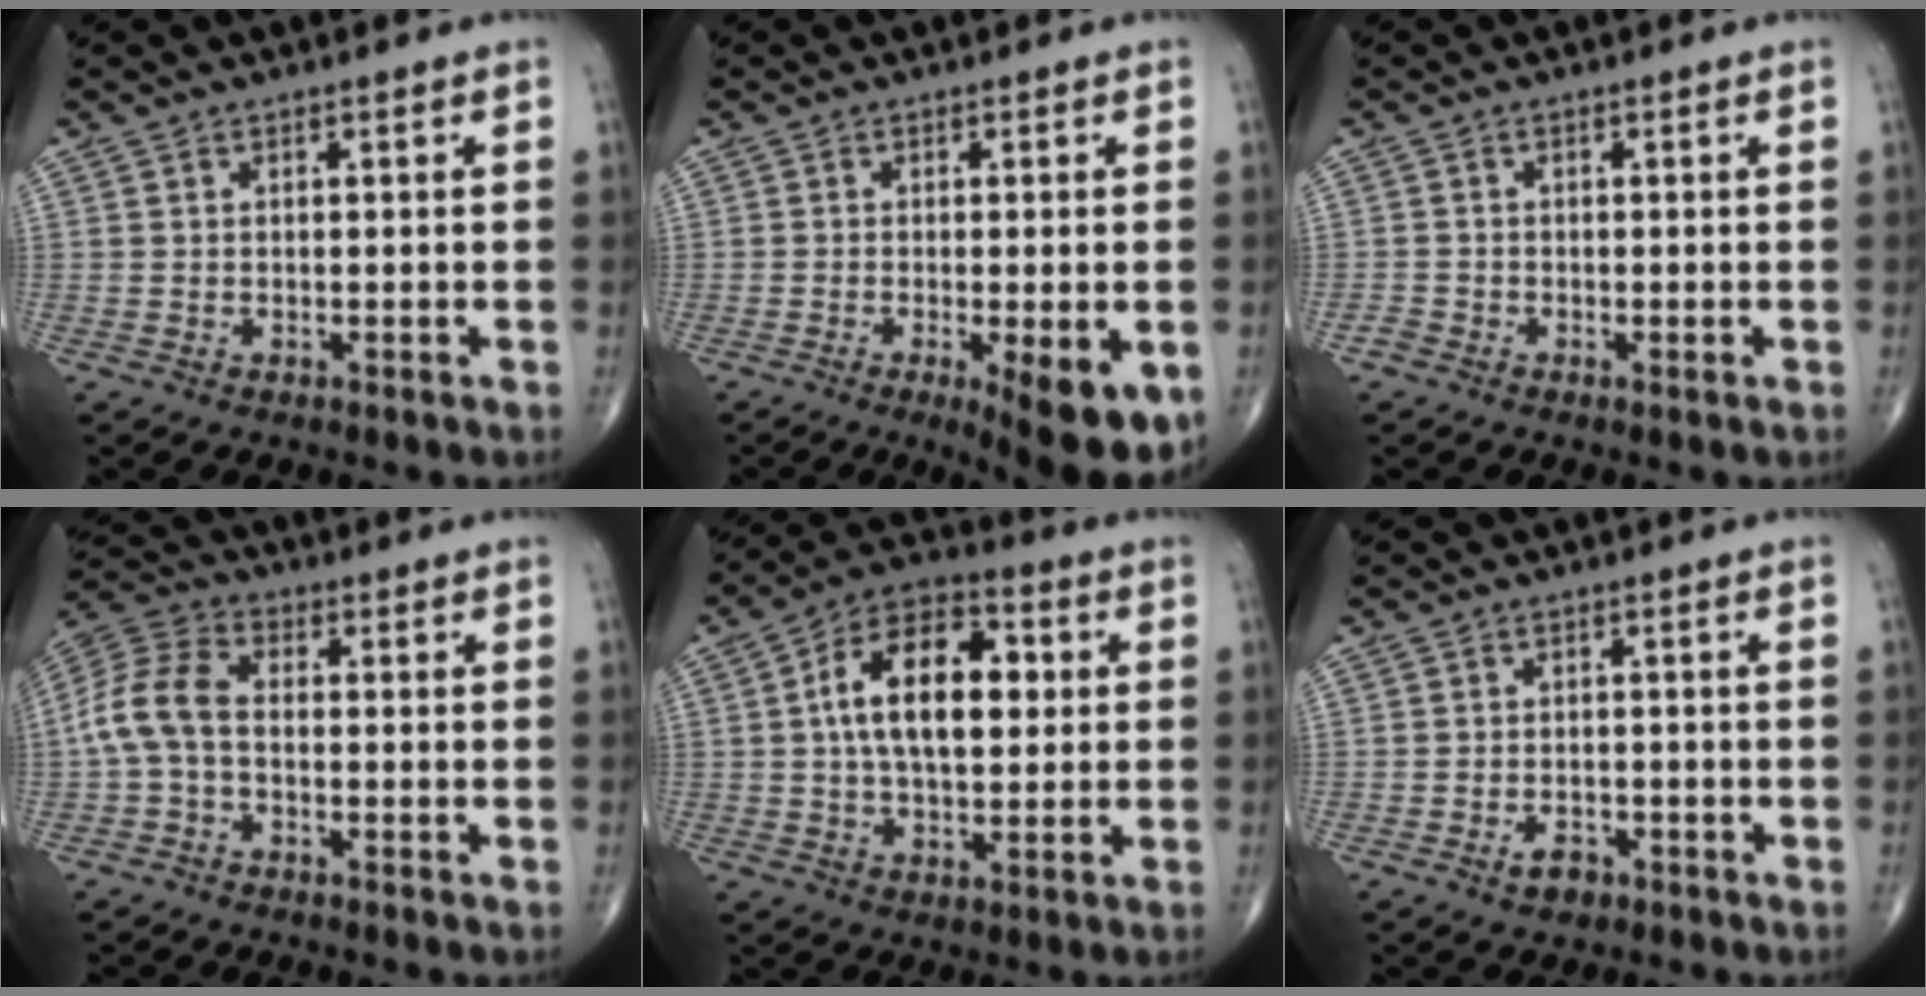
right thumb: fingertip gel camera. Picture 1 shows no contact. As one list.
[{"total": 9.3, "force": [-3.3, 2.7, 8.2], "torque": [-0.096, -0.013, -0.042]}, {"total": 1.2, "force": [-0.9, 0.7, 0.4], "torque": [-0.004, 0.000, -0.024]}, {"total": 8.9, "force": [-1.1, 5.4, 7.0], "torque": [-0.148, 0.027, -0.034]}, {"total": 15.6, "force": [2.2, 8.5, 12.9], "torque": [-0.201, 0.018, 0.030]}, {"total": 2.9, "force": [-1.7, 1.8, 1.6], "torque": [-0.019, 0.008, -0.025]}]